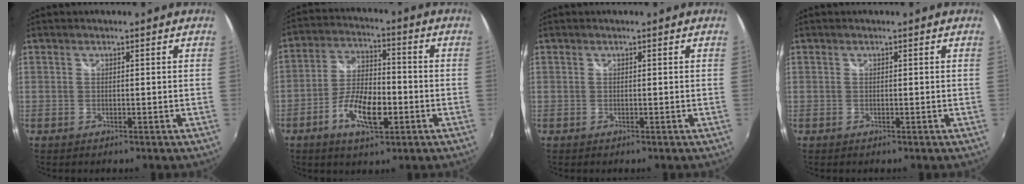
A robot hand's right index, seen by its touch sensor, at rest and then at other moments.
{"total": 10.5, "force": [-4.1, 4.3, 8.7], "torque": [-0.176, 0.004, -0.071]}
{"total": 0.0}
{"total": 0.0}